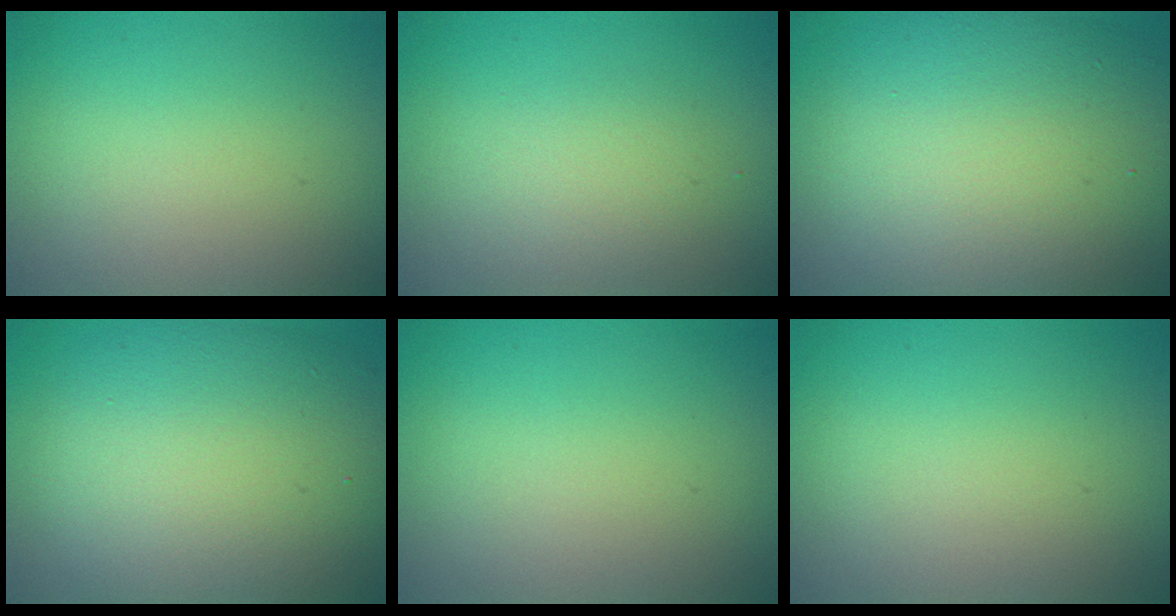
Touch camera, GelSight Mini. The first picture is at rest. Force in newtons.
{"total": 1.8, "press": 1.8, "slide": 0.1}
{"total": 13.3, "press": 13.3, "slide": 0.8}
{"total": 10.9, "press": 10.9, "slide": 0.9}
{"total": 0.0}
{"total": 0.0}